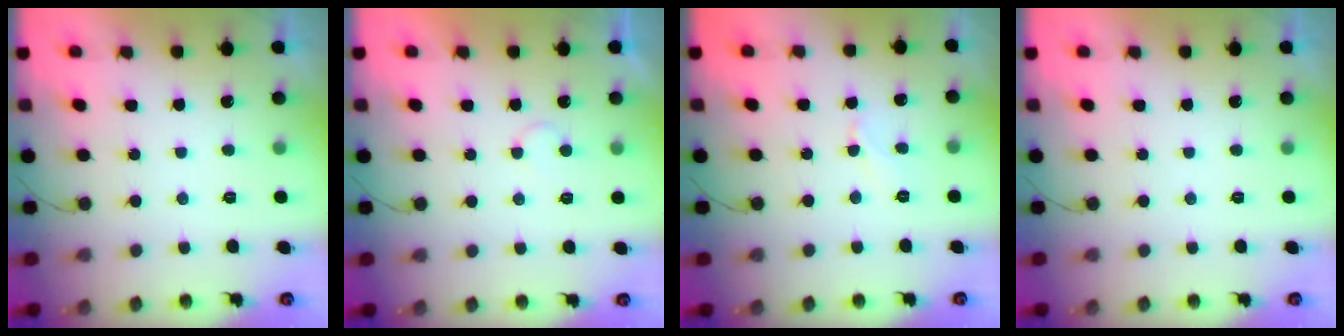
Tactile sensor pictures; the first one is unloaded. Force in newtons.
{"total": 3.5, "press": 3.5, "slide": 0.3}
{"total": 4.1, "press": 4.1, "slide": 0.4}
{"total": 0.0}